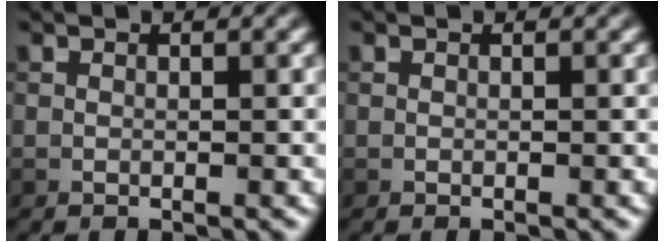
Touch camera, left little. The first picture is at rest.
{"total": 0.0}